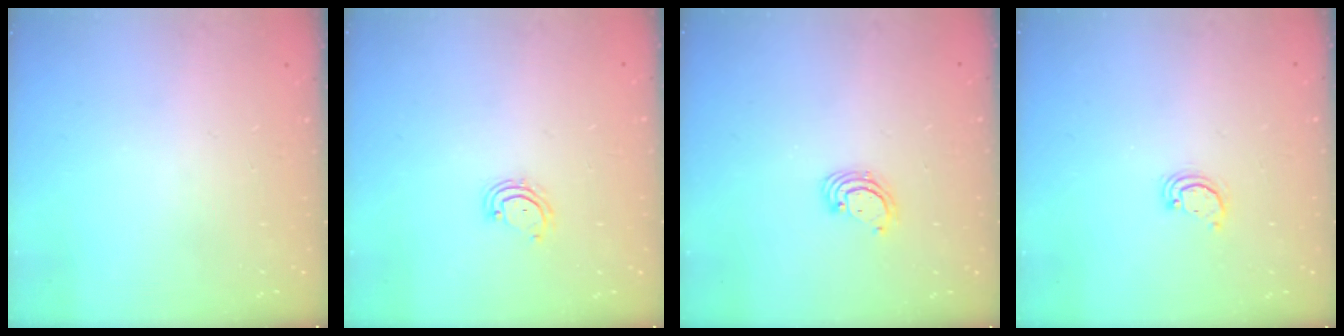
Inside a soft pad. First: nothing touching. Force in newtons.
{"total": 4.1, "press": 4.1, "slide": 0.3}
{"total": 3.4, "press": 3.4, "slide": 0.3}
{"total": 2.5, "press": 2.5, "slide": 0.3}